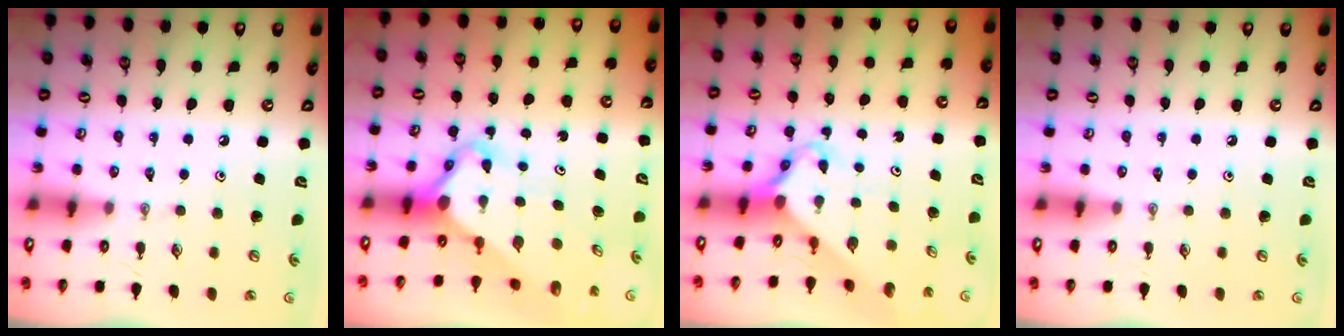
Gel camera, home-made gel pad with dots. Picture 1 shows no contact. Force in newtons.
{"total": 5.1, "press": 5.0, "slide": 0.4}
{"total": 3.0, "press": 3.0, "slide": 0.2}
{"total": 0.0}